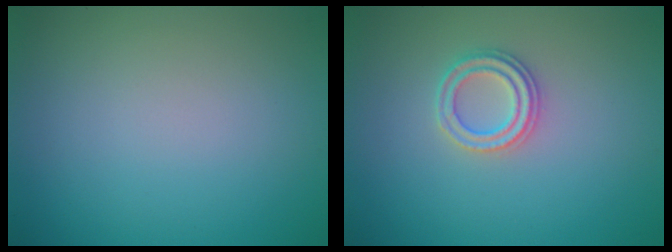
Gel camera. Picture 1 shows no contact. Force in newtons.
{"total": 2.3, "press": 2.2, "slide": 0.5}